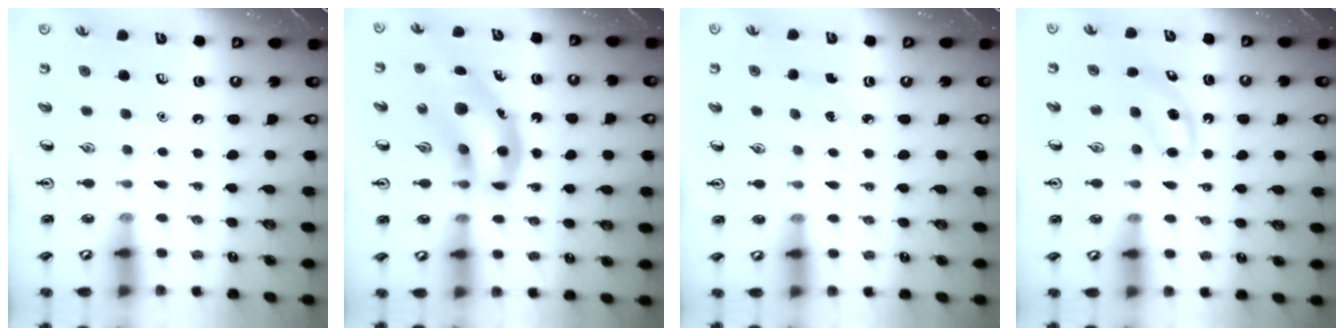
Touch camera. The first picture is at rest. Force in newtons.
{"total": 13.6, "press": 13.1, "slide": 3.7}
{"total": 2.8, "press": 2.6, "slide": 1.0}
{"total": 4.1, "press": 3.8, "slide": 1.3}